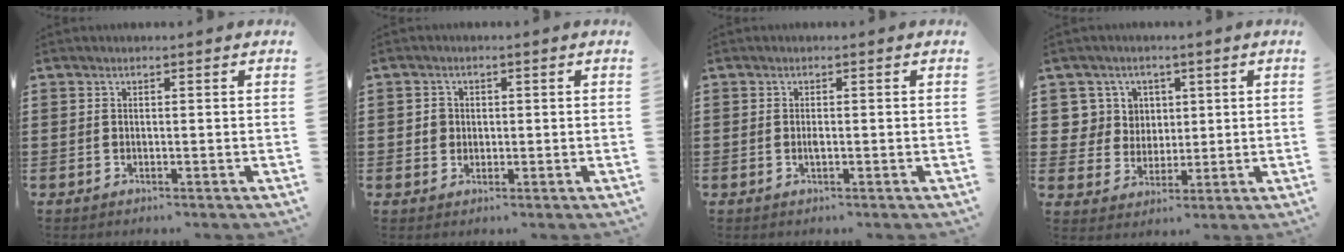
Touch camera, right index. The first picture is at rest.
{"total": 1.9, "force": [0.1, 1.8, 0.6], "torque": [-0.017, 0.010, 0.001]}
{"total": 0.9, "force": [-0.2, 0.2, 0.9], "torque": [-0.019, -0.004, -0.003]}
{"total": 6.3, "force": [2.1, 5.8, 1.3], "torque": [-0.049, 0.013, 0.038]}